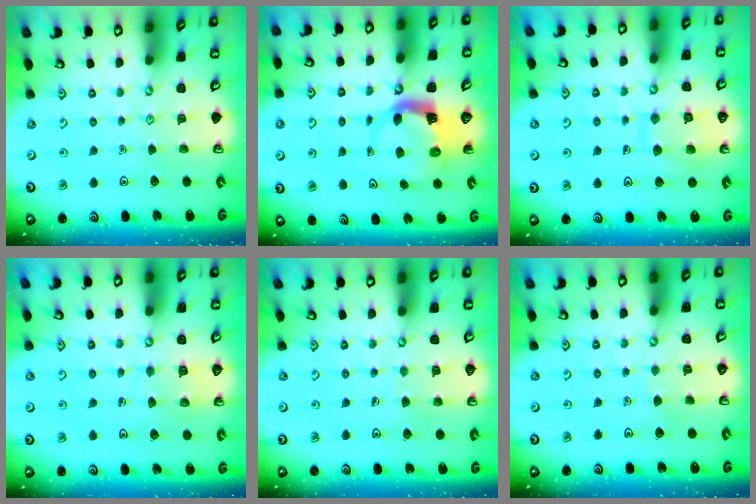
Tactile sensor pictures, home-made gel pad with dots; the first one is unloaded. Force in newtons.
{"total": 4.1, "press": 4.0, "slide": 0.8}
{"total": 9.9, "press": 9.8, "slide": 0.9}
{"total": 5.7, "press": 5.7, "slide": 0.5}
{"total": 3.4, "press": 3.4, "slide": 0.2}
{"total": 2.4, "press": 2.4, "slide": 0.1}